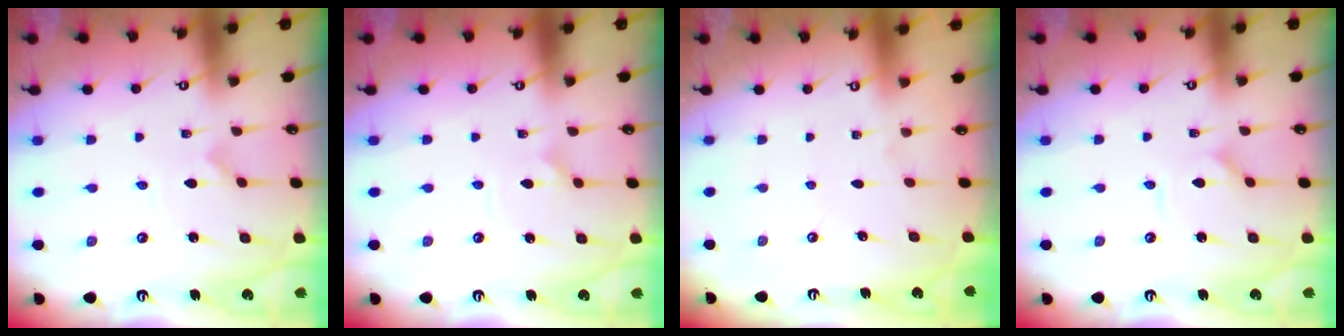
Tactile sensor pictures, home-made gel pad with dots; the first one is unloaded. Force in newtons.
{"total": 2.7, "press": 2.7, "slide": 0.4}
{"total": 0.0}
{"total": 1.5, "press": 1.5, "slide": 0.1}